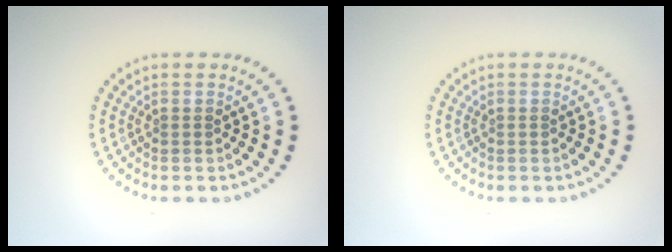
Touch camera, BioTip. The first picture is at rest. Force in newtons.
{"total": 0.0}